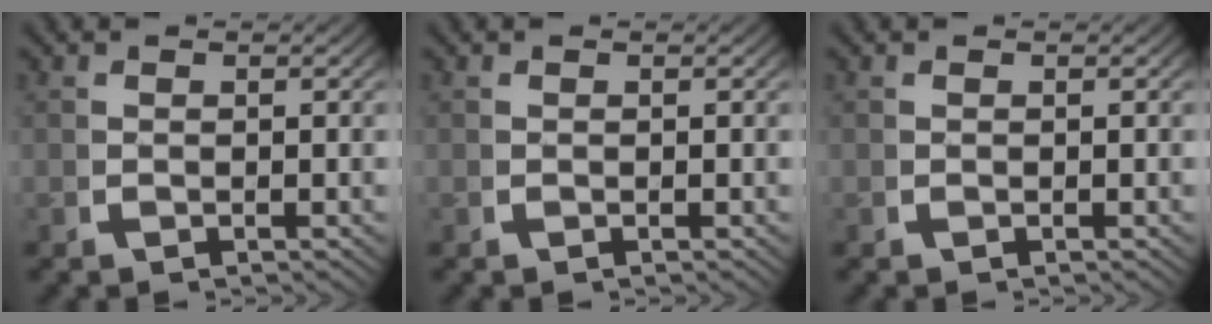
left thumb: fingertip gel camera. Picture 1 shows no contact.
{"total": 0.0}
{"total": 0.0}